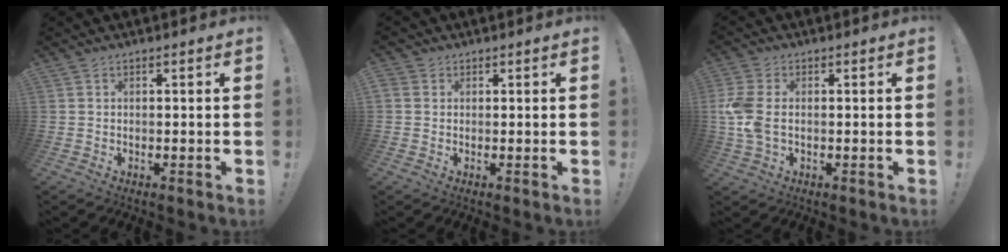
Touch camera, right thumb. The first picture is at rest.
{"total": 1.9, "force": [0.8, 1.6, 0.8], "torque": [-0.022, 0.005, 0.017]}
{"total": 7.6, "force": [0.1, 4.9, 5.9], "torque": [-0.148, 0.003, 0.002]}